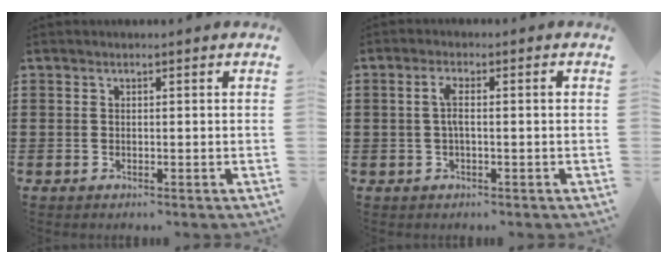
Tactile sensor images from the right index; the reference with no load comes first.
{"total": 2.9, "force": [-0.1, 0.5, 2.9], "torque": [-0.054, 0.003, -0.006]}